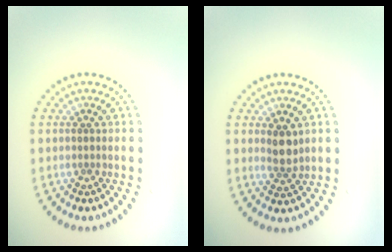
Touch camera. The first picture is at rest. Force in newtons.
{"total": 2.1, "press": 1.9, "slide": 1.0}